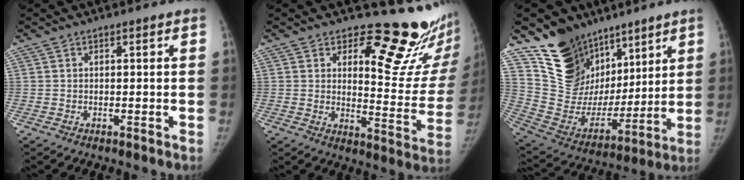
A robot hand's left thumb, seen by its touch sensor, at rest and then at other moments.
{"total": 18.4, "force": [14.2, 6.9, 9.4], "torque": [-0.060, -0.137, 0.173]}
{"total": 23.7, "force": [14.6, 15.8, 9.7], "torque": [-0.107, -0.055, 0.267]}